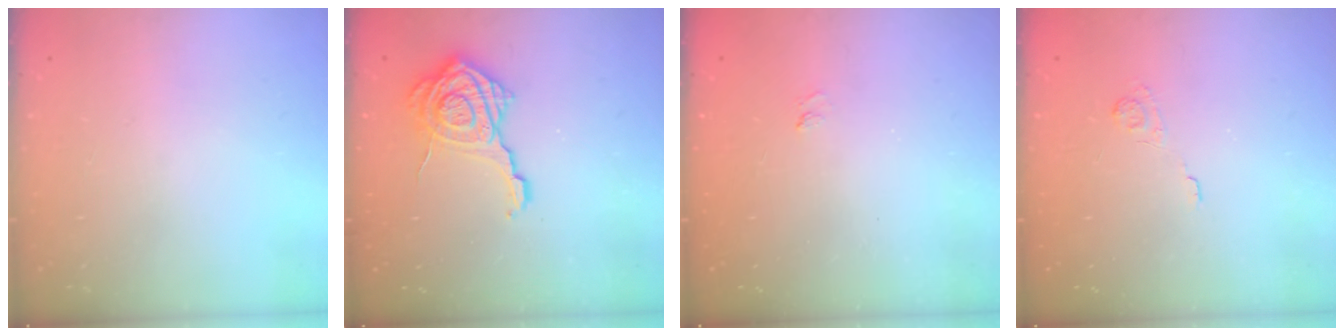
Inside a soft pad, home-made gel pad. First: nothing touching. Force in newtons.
{"total": 15.8, "press": 15.7, "slide": 0.9}
{"total": 1.2, "press": 0.5, "slide": 1.1}
{"total": 1.9, "press": 1.3, "slide": 1.3}